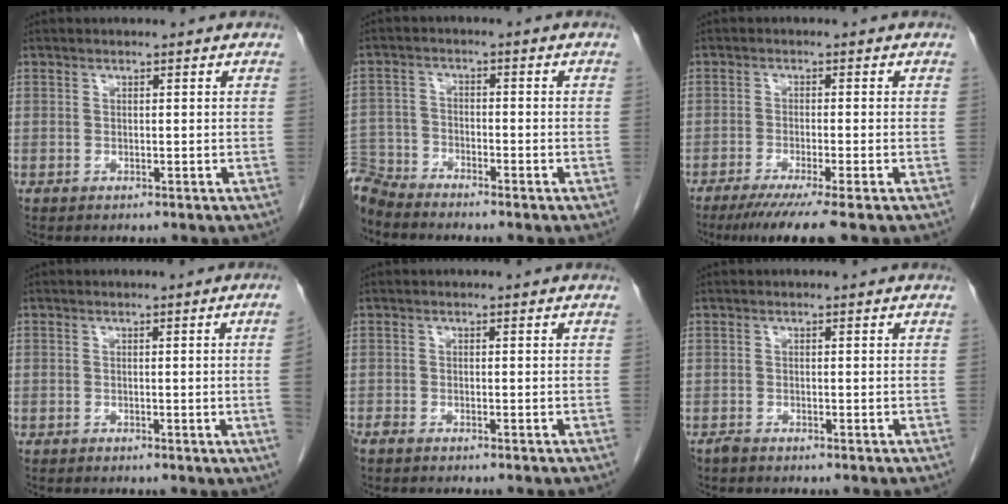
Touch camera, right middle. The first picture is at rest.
{"total": 5.9, "force": [-5.9, 0.7, 0.2], "torque": [-0.008, -0.006, -0.116]}
{"total": 6.8, "force": [-5.0, -0.9, 4.5], "torque": [-0.066, -0.019, -0.083]}
{"total": 2.8, "force": [-0.5, -1.0, 2.6], "torque": [-0.034, -0.003, -0.008]}
{"total": 3.0, "force": [-2.6, 0.7, 1.2], "torque": [-0.023, -0.006, -0.038]}
{"total": 0.7, "force": [-0.7, 0.2, 0.1], "torque": [-0.006, 0.000, -0.015]}